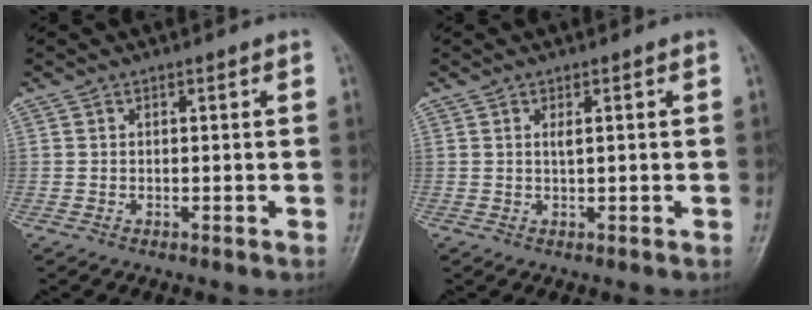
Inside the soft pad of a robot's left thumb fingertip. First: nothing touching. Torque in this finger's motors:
{"motor_torque": [-0.02, -0.07, -0.06, -0.03, 0.04]}